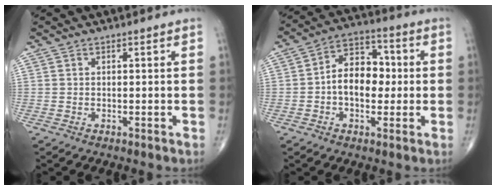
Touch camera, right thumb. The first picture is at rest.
{"total": 10.5, "force": [-0.4, 7.1, 7.8], "torque": [-0.096, 0.029, -0.018]}